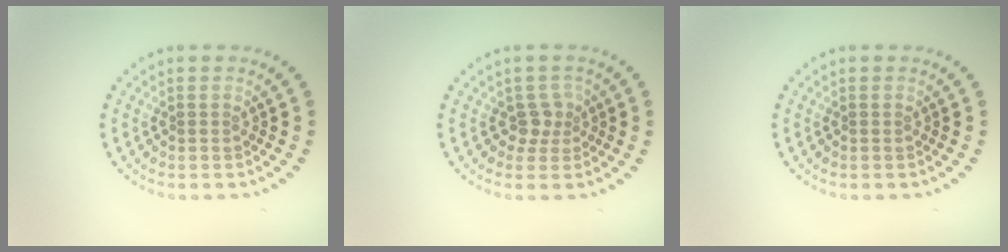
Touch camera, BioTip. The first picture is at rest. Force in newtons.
{"total": 1.9, "press": 1.3, "slide": 1.3}
{"total": 0.0}